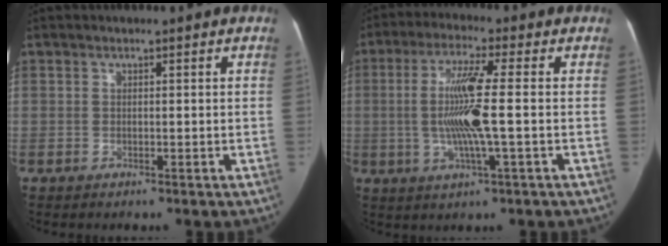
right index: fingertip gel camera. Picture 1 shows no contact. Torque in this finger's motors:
{"motor_torque": [0.62, 0.17, 0.31, 0.14]}